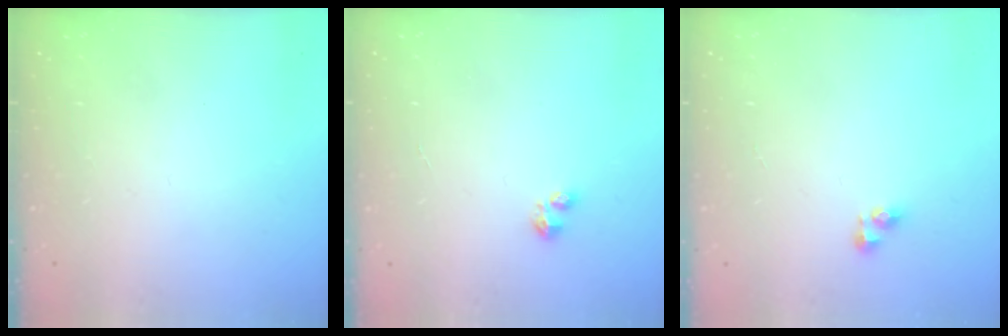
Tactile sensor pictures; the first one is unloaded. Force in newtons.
{"total": 2.4, "press": 2.4, "slide": 0.3}
{"total": 3.6, "press": 3.6, "slide": 0.6}